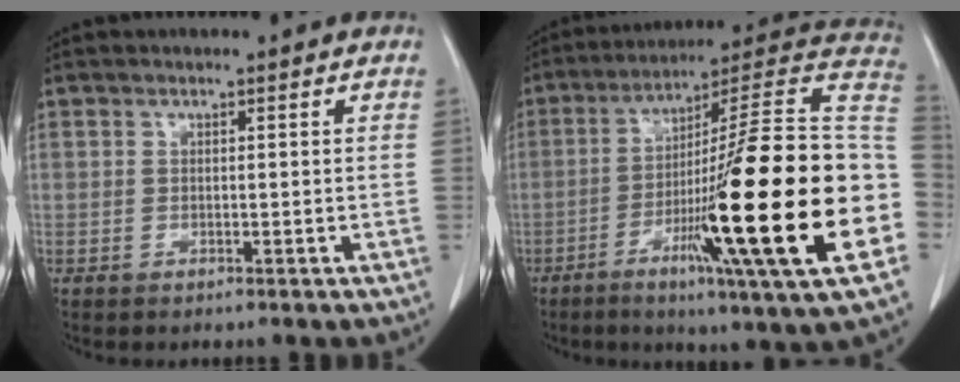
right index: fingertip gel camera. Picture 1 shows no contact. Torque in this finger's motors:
{"motor_torque": [2.06, -0.08, 1.05, 0.21]}